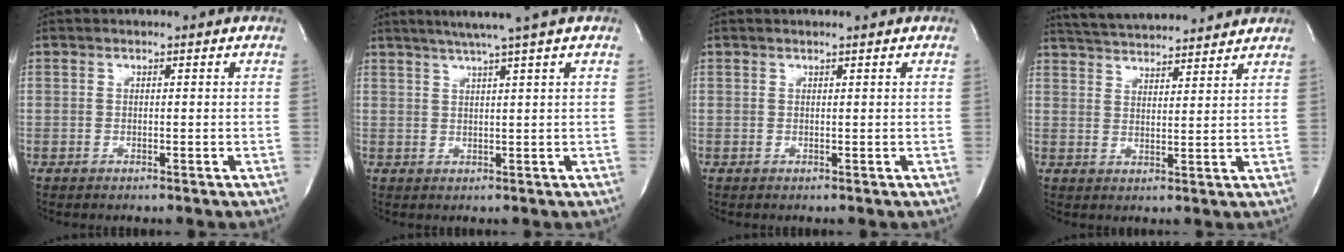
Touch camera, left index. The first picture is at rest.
{"total": 6.2, "force": [4.5, -1.6, 4.0], "torque": [-0.060, 0.008, 0.069]}
{"total": 0.8, "force": [0.7, -0.1, 0.3], "torque": [-0.009, 0.004, 0.015]}
{"total": 14.2, "force": [13.3, 1.8, 4.8], "torque": [-0.087, 0.028, 0.198]}